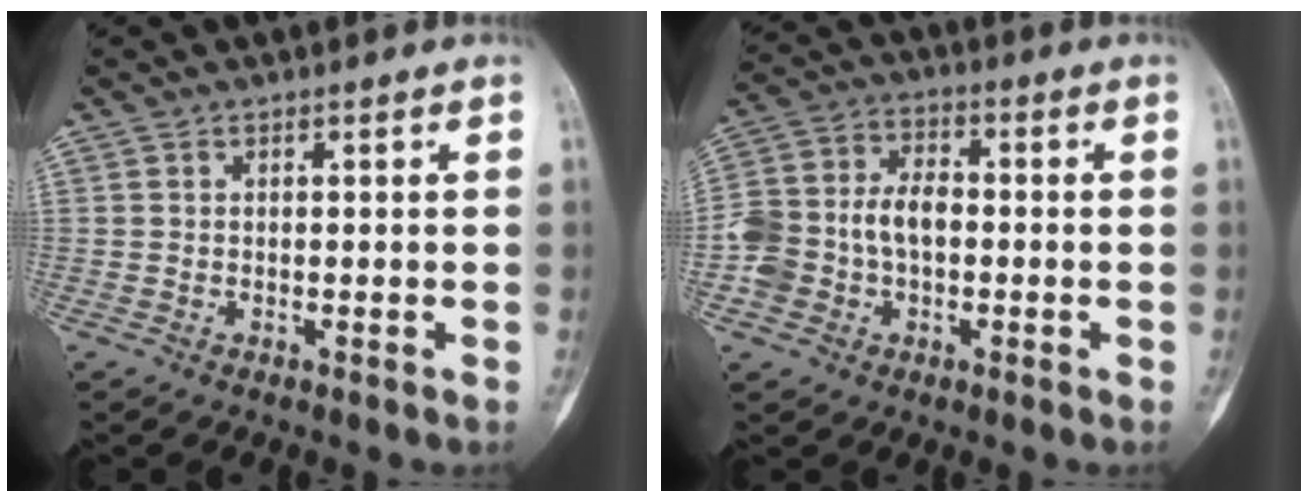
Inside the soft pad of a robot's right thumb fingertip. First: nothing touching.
{"total": 11.2, "force": [-2.0, 8.1, 7.5], "torque": [-0.140, 0.041, -0.044]}